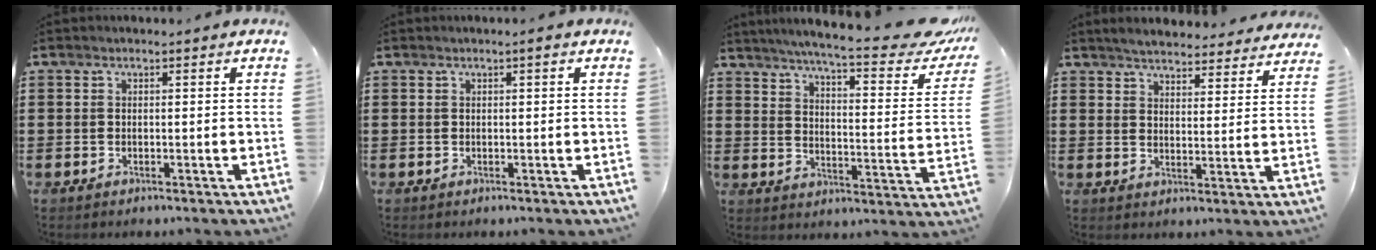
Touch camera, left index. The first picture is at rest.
{"total": 0.7, "force": [0.1, 0.1, 0.7], "torque": [-0.012, -0.003, 0.002]}
{"total": 7.6, "force": [6.4, -0.5, 4.1], "torque": [-0.090, -0.049, 0.102]}
{"total": 4.3, "force": [4.3, 0.2, 0.6], "torque": [-0.032, -0.020, 0.074]}